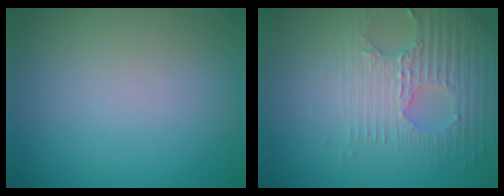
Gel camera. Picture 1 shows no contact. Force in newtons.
{"total": 3.9, "press": 3.8, "slide": 1.1}